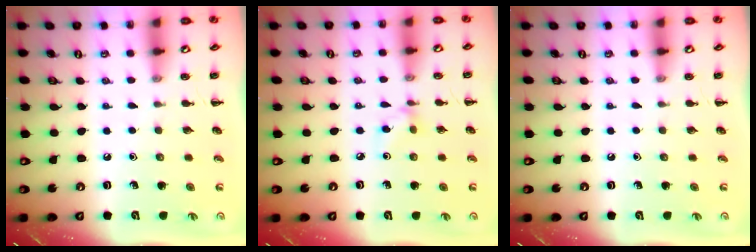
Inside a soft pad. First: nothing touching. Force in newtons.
{"total": 3.9, "press": 3.6, "slide": 1.5}
{"total": 0.0}